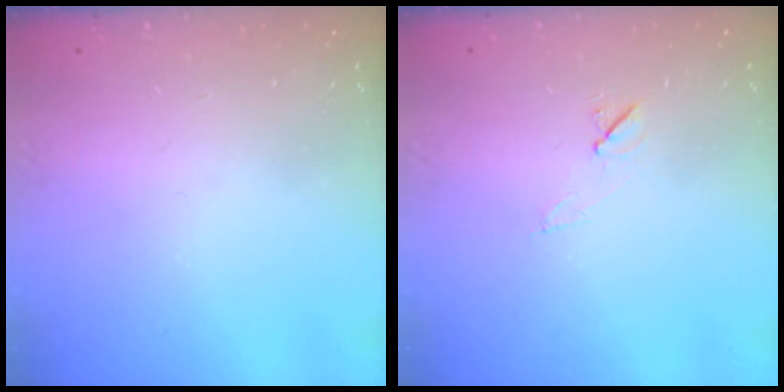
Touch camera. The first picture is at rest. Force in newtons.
{"total": 5.2, "press": 4.7, "slide": 2.1}